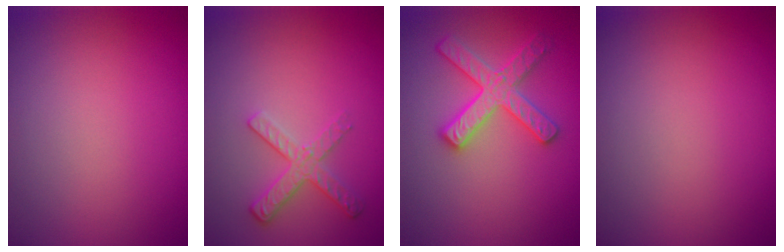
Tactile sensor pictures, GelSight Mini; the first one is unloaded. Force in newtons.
{"total": 2.6, "press": 2.4, "slide": 1.2}
{"total": 3.6, "press": 3.5, "slide": 1.0}
{"total": 0.0}